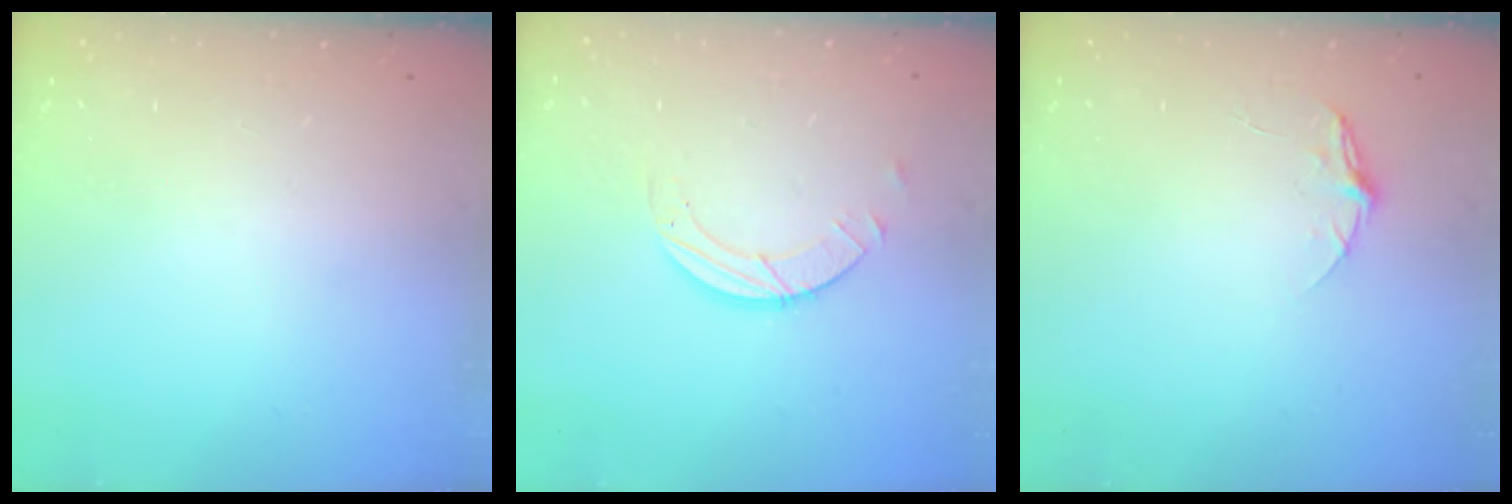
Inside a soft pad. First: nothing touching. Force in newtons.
{"total": 3.9, "press": 3.9, "slide": 0.4}
{"total": 5.3, "press": 5.2, "slide": 0.6}